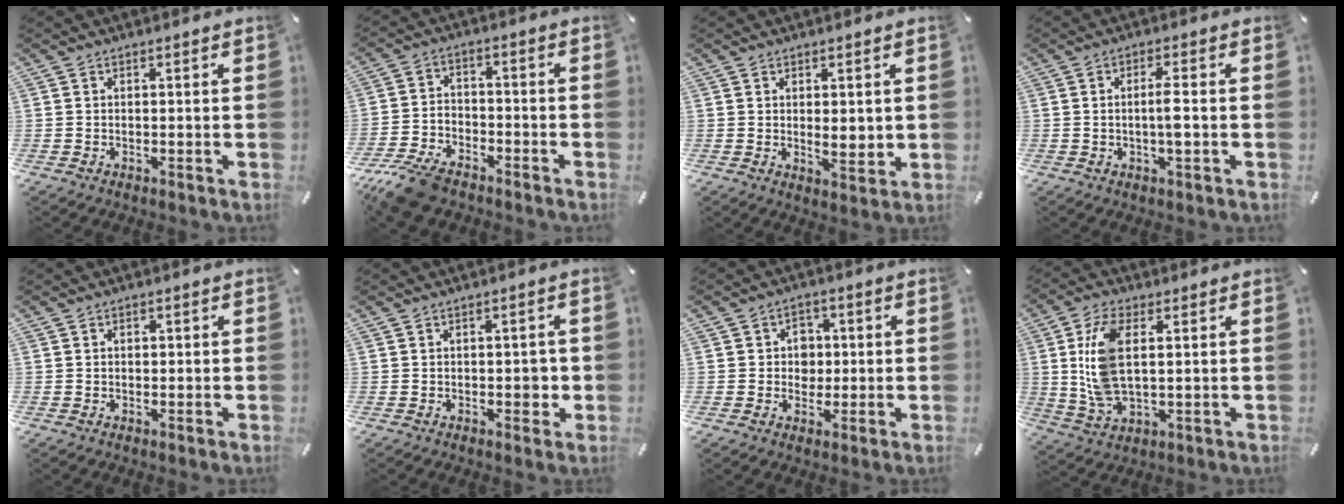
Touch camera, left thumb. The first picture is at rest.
{"total": 9.9, "force": [-8.0, 4.3, 3.9], "torque": [-0.076, 0.040, -0.153]}
{"total": 3.7, "force": [1.1, 2.1, 2.9], "torque": [-0.035, -0.007, 0.016]}
{"total": 4.3, "force": [-0.4, 0.8, 4.2], "torque": [-0.076, 0.000, -0.009]}
{"total": 0.9, "force": [0.1, 0.8, 0.5], "torque": [-0.003, 0.002, -0.002]}
{"total": 2.9, "force": [-0.3, 1.8, 2.3], "torque": [-0.023, -0.002, -0.009]}
{"total": 5.5, "force": [0.1, 5.1, 2.0], "torque": [-0.017, 0.000, -0.005]}
{"total": 11.9, "force": [2.2, 6.1, 10.0], "torque": [-0.228, -0.003, 0.038]}